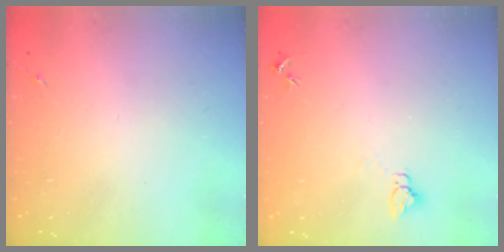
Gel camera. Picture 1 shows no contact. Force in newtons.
{"total": 3.9, "press": 3.8, "slide": 0.3}